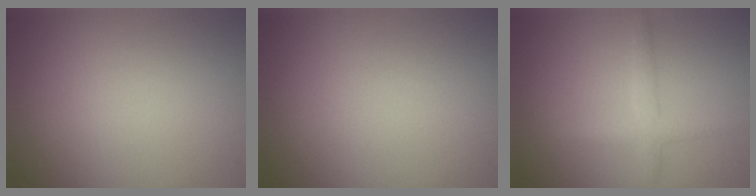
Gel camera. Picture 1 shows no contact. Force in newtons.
{"total": 0.0}
{"total": 1.9, "press": 1.9, "slide": 0.2}